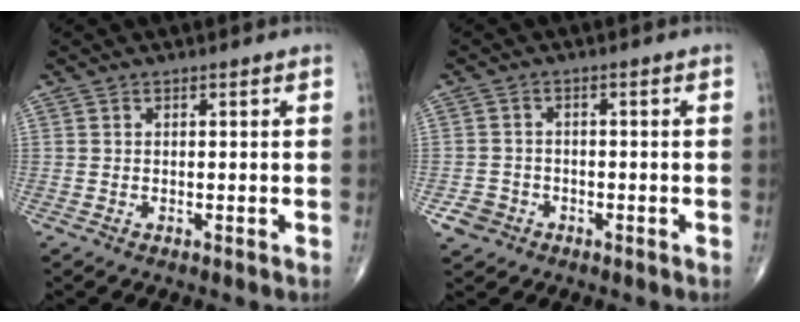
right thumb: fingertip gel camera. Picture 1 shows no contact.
{"total": 3.5, "force": [-1.7, 3.0, 0.6], "torque": [0.001, 0.012, -0.030]}